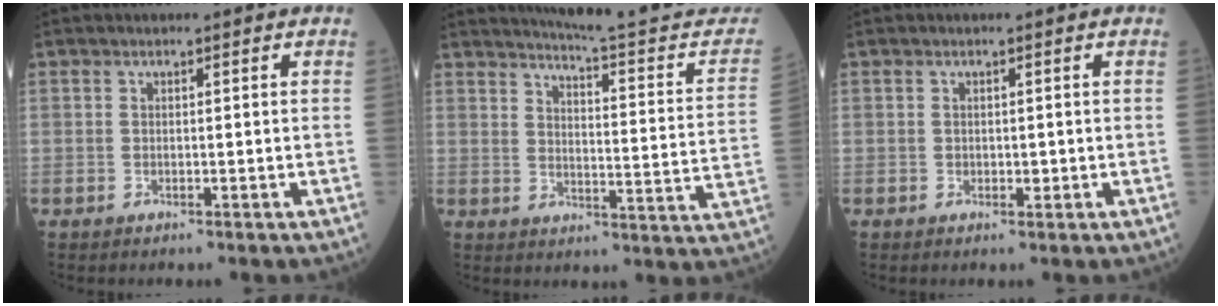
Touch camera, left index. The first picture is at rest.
{"total": 20.4, "force": [19.3, 0.6, 6.7], "torque": [-0.088, -0.082, 0.227]}
{"total": 0.7, "force": [0.1, 0.5, 0.5], "torque": [-0.003, 0.001, 0.000]}